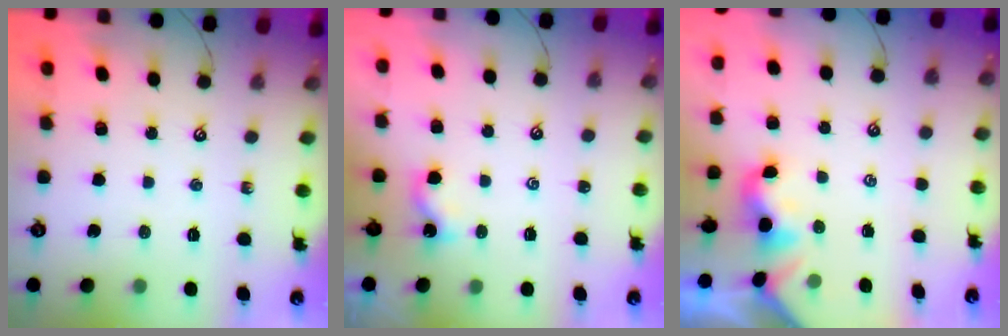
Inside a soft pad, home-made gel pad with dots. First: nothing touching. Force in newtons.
{"total": 0.0}
{"total": 1.9, "press": 1.8, "slide": 0.5}